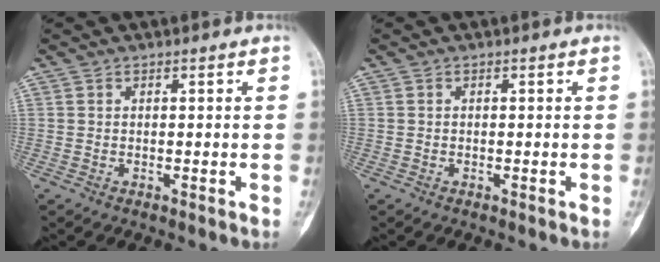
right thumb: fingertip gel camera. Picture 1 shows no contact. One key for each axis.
{"total": 0.0}